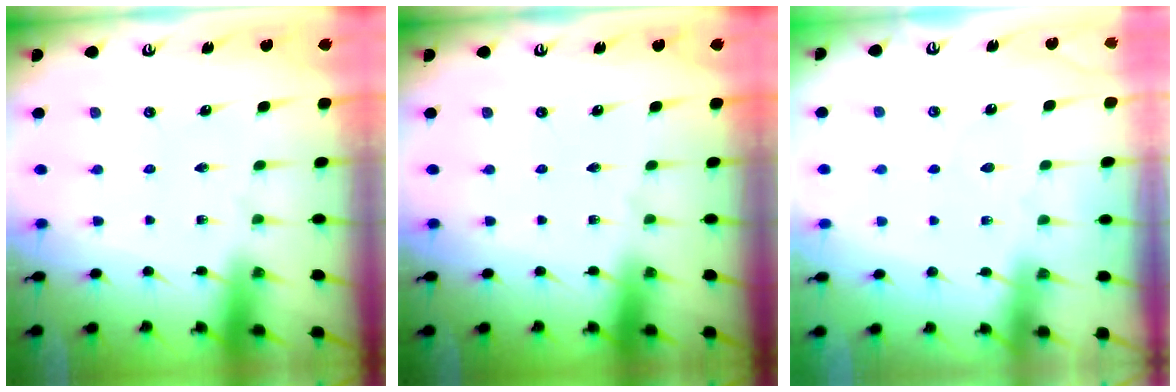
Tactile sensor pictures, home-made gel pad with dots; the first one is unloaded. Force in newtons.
{"total": 0.0}
{"total": 2.5, "press": 2.5, "slide": 0.4}